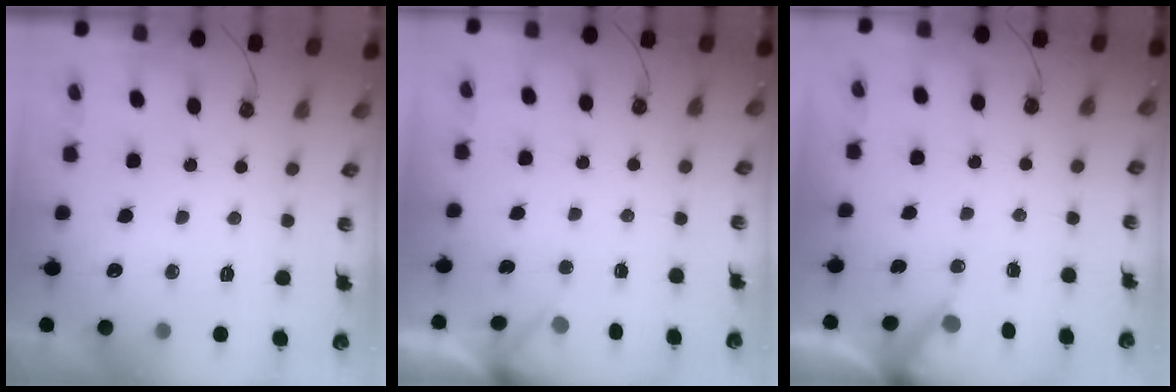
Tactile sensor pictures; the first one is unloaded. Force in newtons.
{"total": 2.4, "press": 2.4, "slide": 0.3}
{"total": 4.6, "press": 4.6, "slide": 0.4}